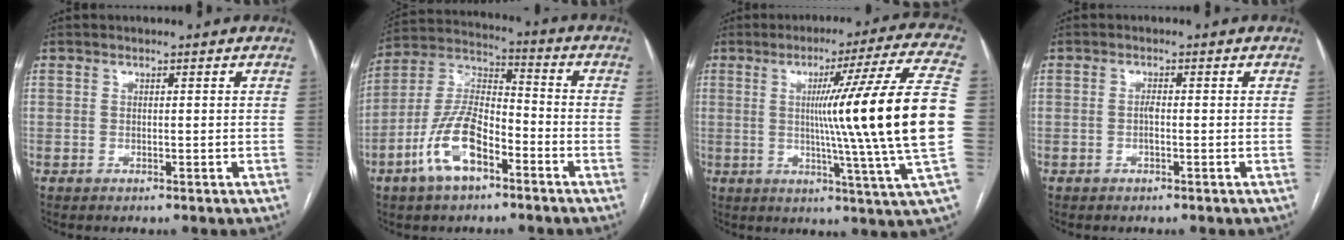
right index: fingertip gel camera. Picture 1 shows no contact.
{"total": 12.4, "force": [-6.0, 5.1, 9.6], "torque": [-0.208, 0.014, -0.113]}
{"total": 21.5, "force": [0.5, -2.9, 21.3], "torque": [-0.273, -0.005, -0.011]}
{"total": 1.2, "force": [-0.3, 0.3, 1.1], "torque": [-0.019, 0.004, -0.004]}